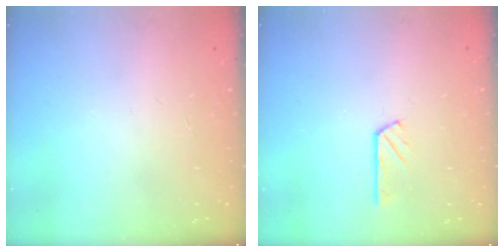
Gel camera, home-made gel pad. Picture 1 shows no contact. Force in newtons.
{"total": 2.8, "press": 2.8, "slide": 0.1}